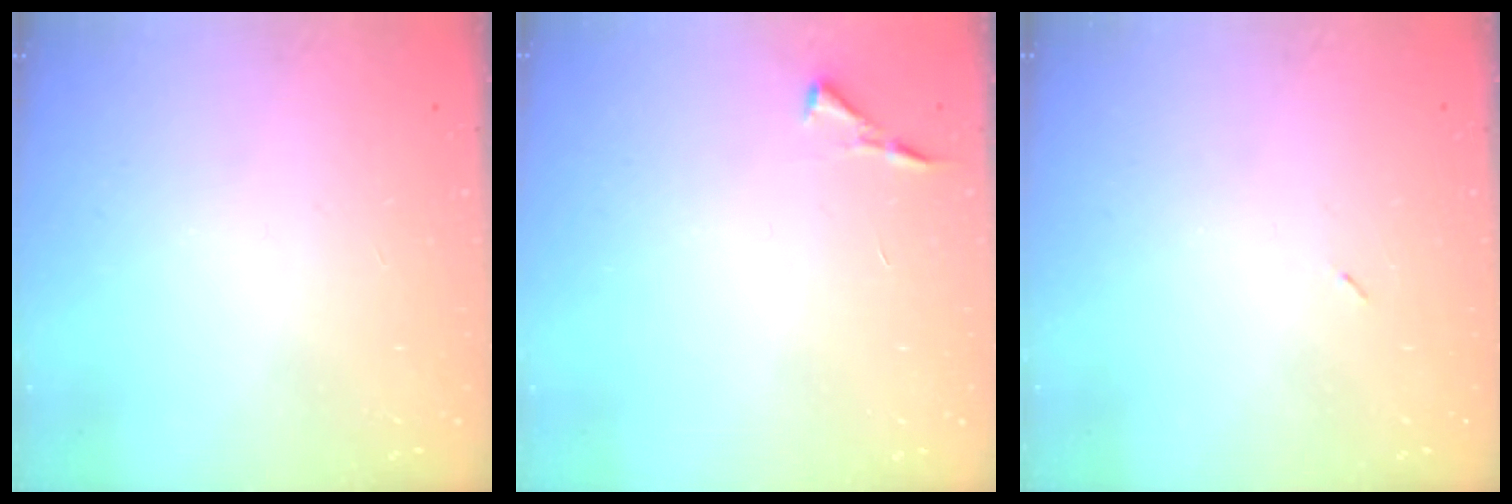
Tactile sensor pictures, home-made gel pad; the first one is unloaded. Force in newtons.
{"total": 3.5, "press": 3.4, "slide": 0.5}
{"total": 2.2, "press": 2.1, "slide": 0.9}